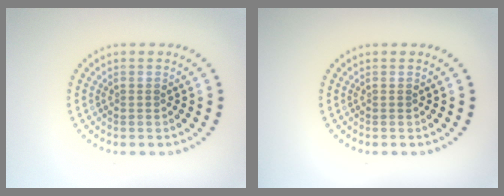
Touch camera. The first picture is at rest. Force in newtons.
{"total": 0.0}